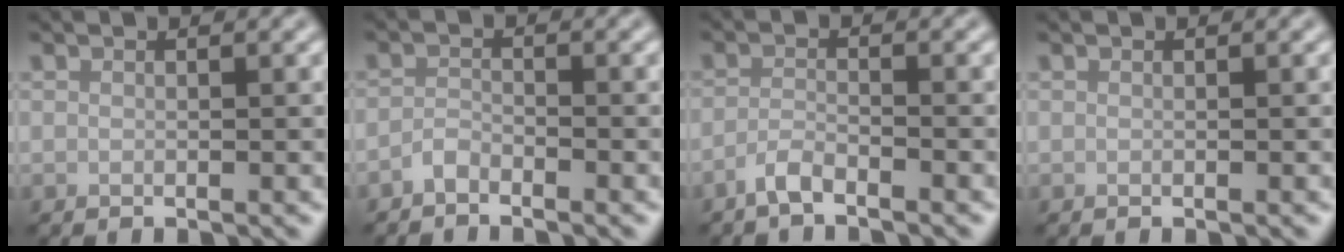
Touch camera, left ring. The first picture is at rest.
{"total": 1.3, "force": [-1.1, 0.4, 0.4], "torque": [-0.008, 0.003, -0.026]}
{"total": 1.9, "force": [-1.6, 0.4, 1.1], "torque": [-0.021, 0.002, -0.039]}
{"total": 0.0}